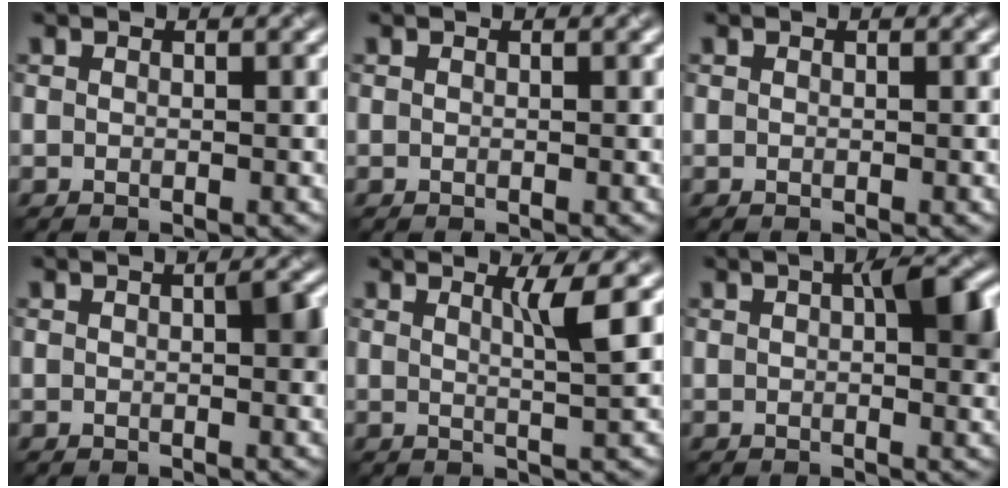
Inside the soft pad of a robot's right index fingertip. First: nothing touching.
{"total": 0.0}
{"total": 0.0}
{"total": 2.6, "force": [0.3, 1.1, 2.3], "torque": [-0.028, 0.005, 0.003]}
{"total": 2.5, "force": [1.1, 0.0, 2.2], "torque": [-0.034, 0.002, 0.017]}
{"total": 5.0, "force": [1.1, 1.9, 4.5], "torque": [-0.059, 0.008, 0.014]}